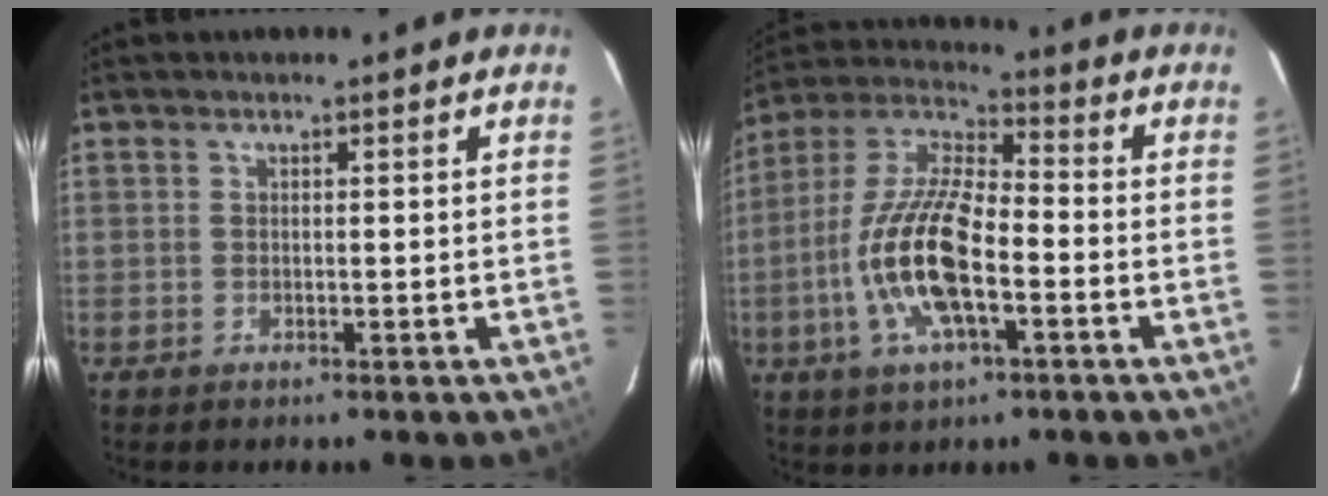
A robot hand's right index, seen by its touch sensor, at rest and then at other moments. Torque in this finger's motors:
{"motor_torque": [1.83, -0.31, 1.05, 0.21]}